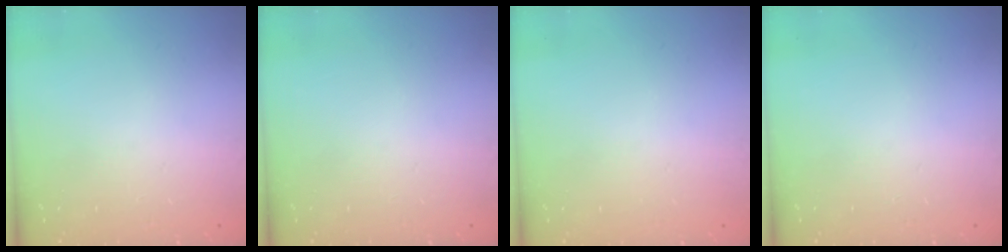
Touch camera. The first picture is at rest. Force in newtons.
{"total": 0.0}
{"total": 0.0}
{"total": 0.0}